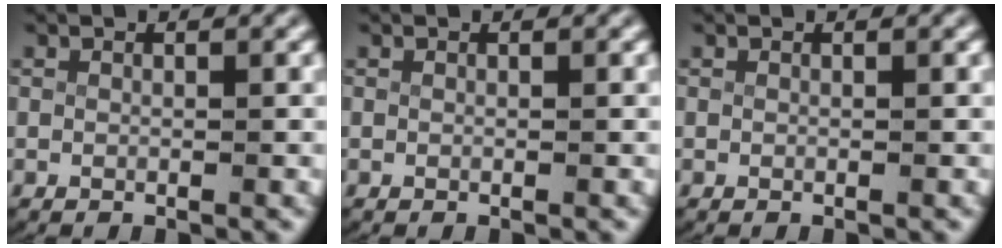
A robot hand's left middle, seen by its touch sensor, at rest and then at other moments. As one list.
[{"total": 0.0}, {"total": 0.0}]